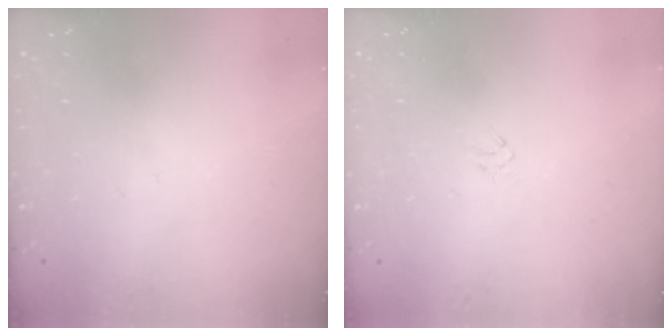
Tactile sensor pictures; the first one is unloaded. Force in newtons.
{"total": 1.3, "press": 1.3, "slide": 0.4}